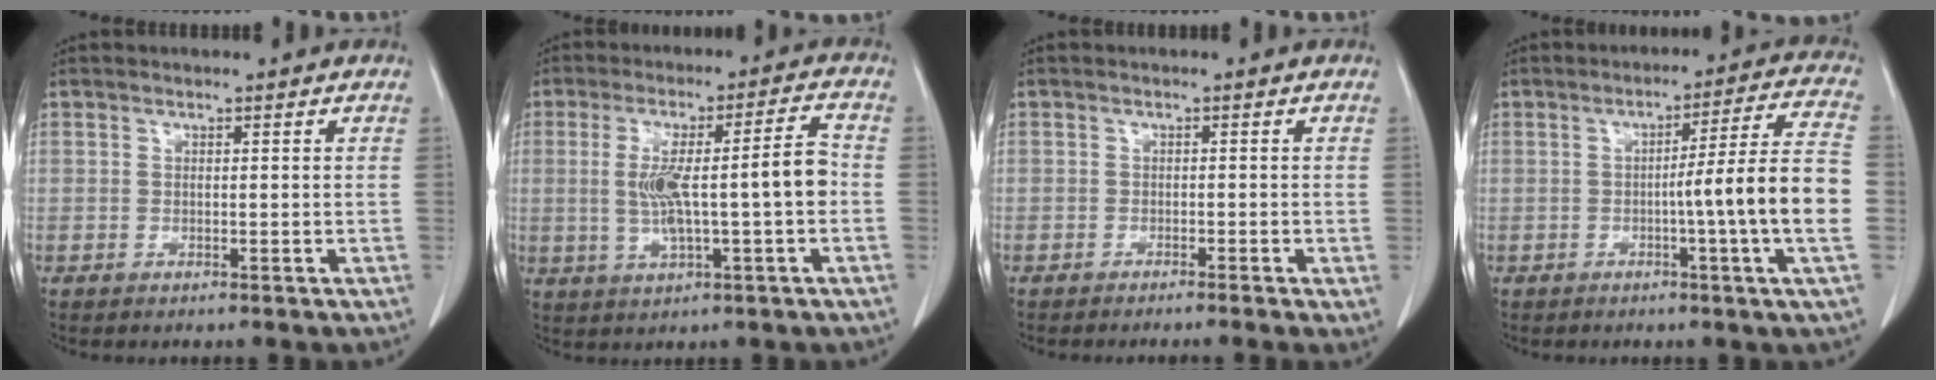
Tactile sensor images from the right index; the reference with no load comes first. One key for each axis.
{"total": 10.7, "fx": -0.8, "fy": 1.0, "fz": 10.7, "tx": -0.191, "ty": 0.023, "tz": -0.008}
{"total": 3.0, "fx": -2.2, "fy": 0.1, "fz": 2.0, "tx": -0.019, "ty": -0.003, "tz": -0.030}
{"total": 12.6, "fx": -2.2, "fy": -2.1, "fz": 12.2, "tx": -0.171, "ty": 0.002, "tz": -0.037}